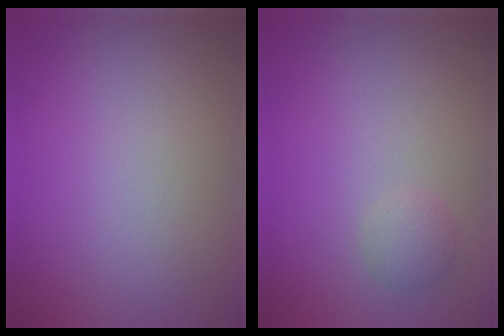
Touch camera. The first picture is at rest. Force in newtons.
{"total": 1.3, "press": 1.3, "slide": 0.1}